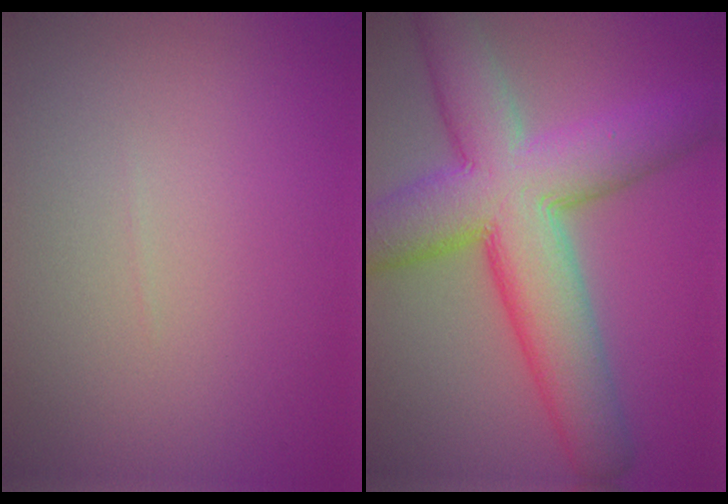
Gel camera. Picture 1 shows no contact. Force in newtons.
{"total": 11.8, "press": 11.8, "slide": 0.6}